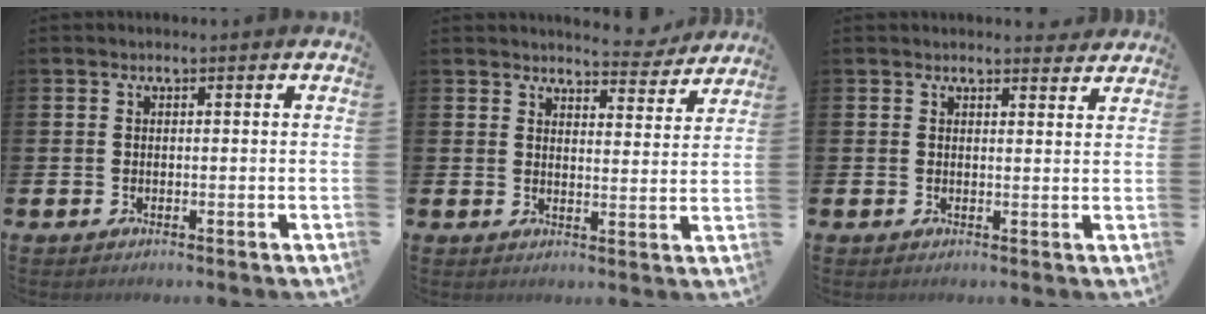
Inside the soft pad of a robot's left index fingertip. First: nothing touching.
{"total": 4.8, "force": [4.7, 0.8, 0.6], "torque": [-0.005, -0.035, 0.081]}
{"total": 2.1, "force": [2.1, 0.3, 0.0], "torque": [0.006, -0.012, 0.036]}